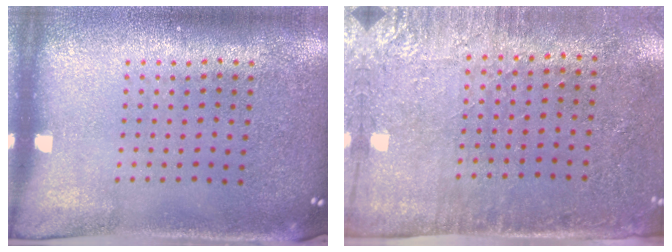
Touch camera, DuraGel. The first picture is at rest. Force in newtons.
{"total": 2.8, "press": 2.3, "slide": 1.6}